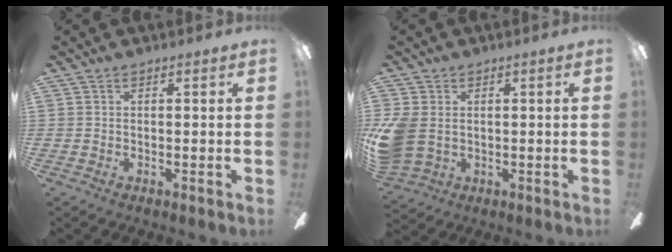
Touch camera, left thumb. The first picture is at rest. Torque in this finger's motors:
{"motor_torque": [-0.12, 0.54, 0.20, -0.15, 0.11]}